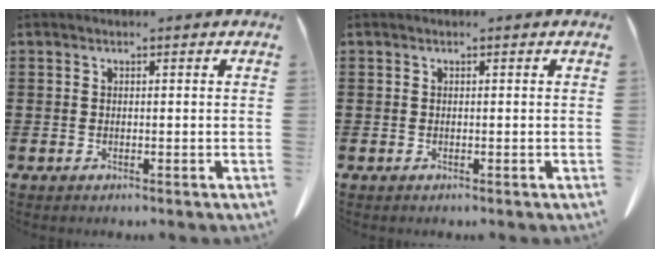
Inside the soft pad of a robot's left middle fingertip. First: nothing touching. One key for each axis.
{"total": 0.0}